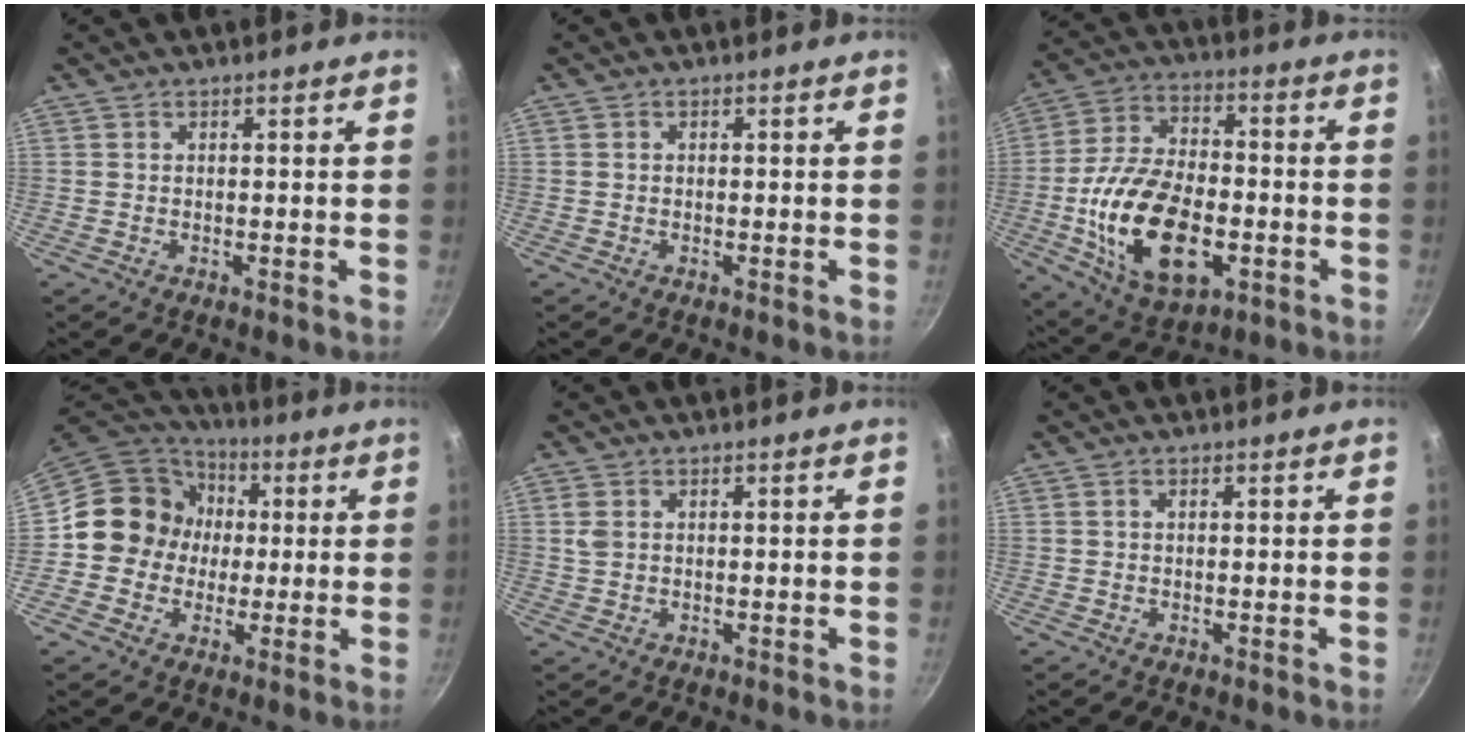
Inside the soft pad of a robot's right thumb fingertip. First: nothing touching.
{"total": 0.5, "force": [0.0, 0.5, 0.2], "torque": [-0.002, 0.003, 0.000]}
{"total": 21.4, "force": [-5.1, 12.3, 16.7], "torque": [-0.295, 0.021, -0.080]}
{"total": 13.6, "force": [0.7, 12.5, 5.5], "torque": [-0.051, 0.028, -0.005]}
{"total": 2.1, "force": [0.6, 1.6, 1.3], "torque": [-0.025, 0.001, 0.012]}
{"total": 0.7, "force": [0.3, 0.4, 0.5], "torque": [-0.008, 0.003, 0.004]}